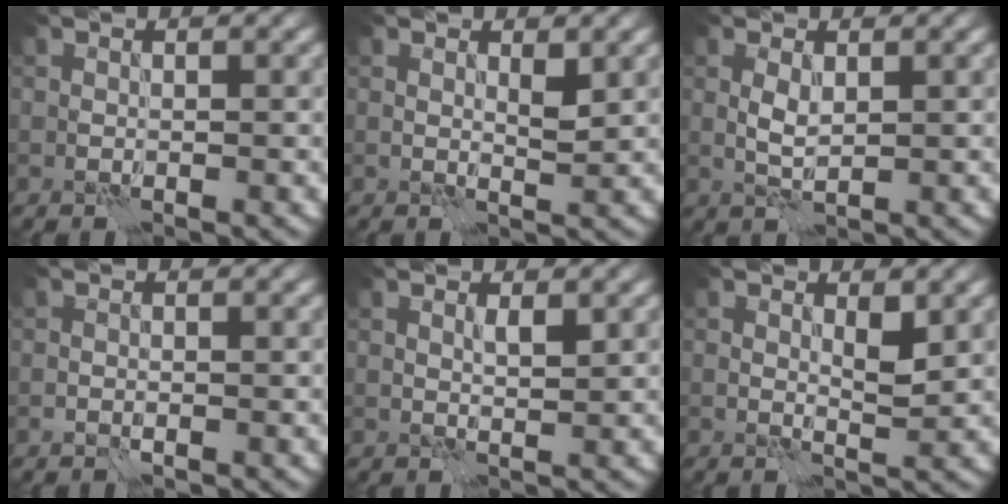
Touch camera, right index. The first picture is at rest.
{"total": 1.2, "force": [0.7, 0.2, 0.9], "torque": [-0.015, -0.004, 0.012]}
{"total": 1.5, "force": [0.4, 0.6, 1.4], "torque": [-0.029, 0.002, 0.010]}
{"total": 0.8, "force": [-0.3, 0.6, 0.5], "torque": [-0.009, 0.000, -0.007]}
{"total": 1.2, "force": [0.6, 0.2, 1.0], "torque": [-0.023, -0.005, 0.010]}
{"total": 1.6, "force": [0.9, 0.4, 1.3], "torque": [-0.019, -0.004, 0.015]}